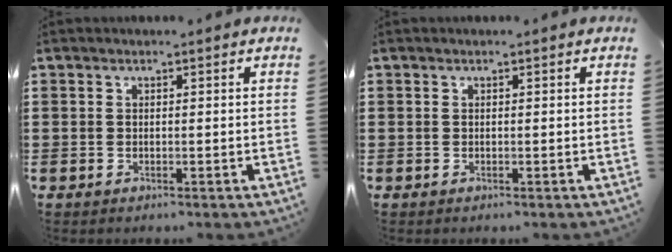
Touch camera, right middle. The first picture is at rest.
{"total": 0.0}